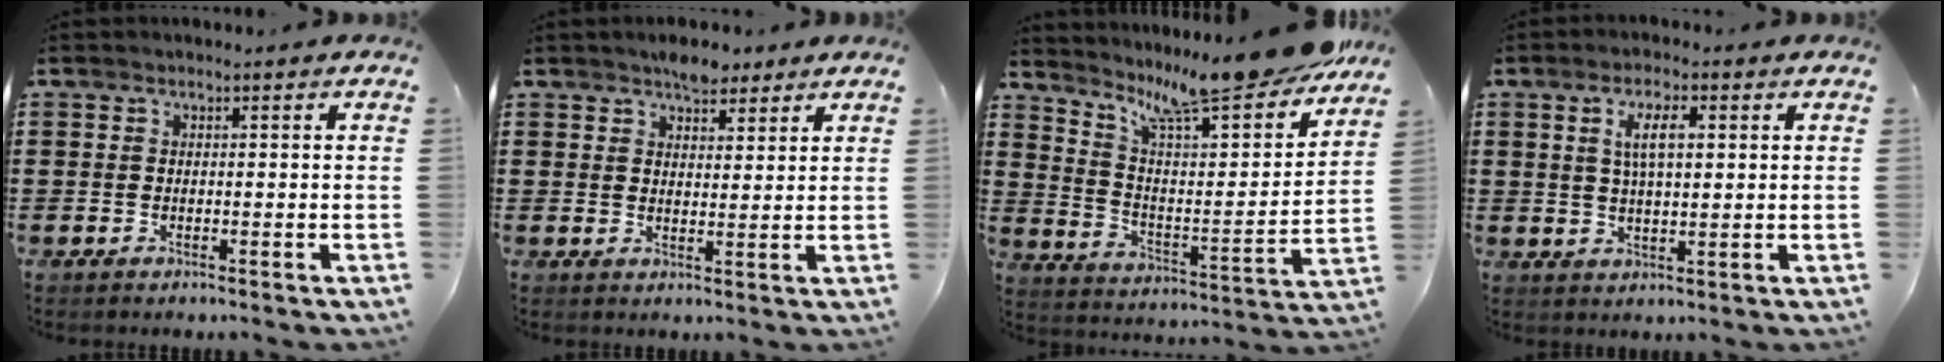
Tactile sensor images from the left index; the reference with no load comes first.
{"total": 3.9, "force": [3.4, 1.6, 1.2], "torque": [-0.024, 0.000, 0.061]}
{"total": 13.3, "force": [11.3, 0.8, 6.9], "torque": [-0.137, -0.080, 0.183]}
{"total": 4.8, "force": [1.5, 1.8, 4.2], "torque": [-0.090, 0.010, 0.023]}